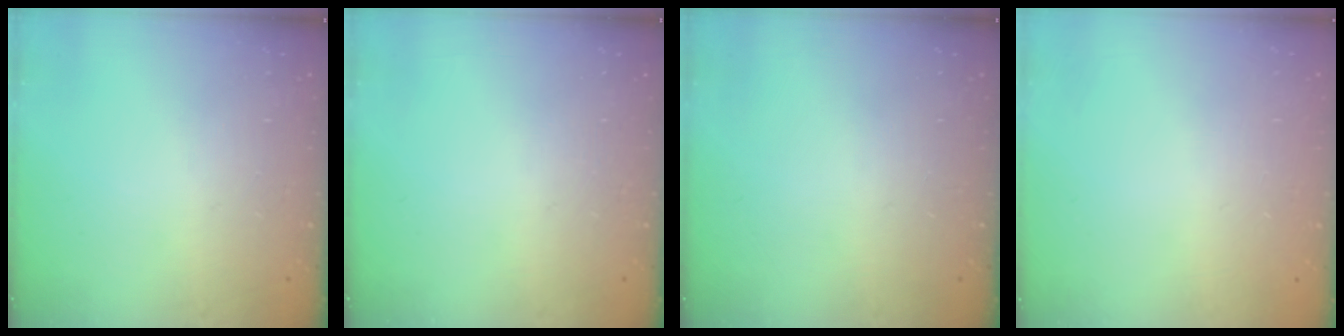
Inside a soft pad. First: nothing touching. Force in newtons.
{"total": 0.0}
{"total": 0.0}
{"total": 0.0}